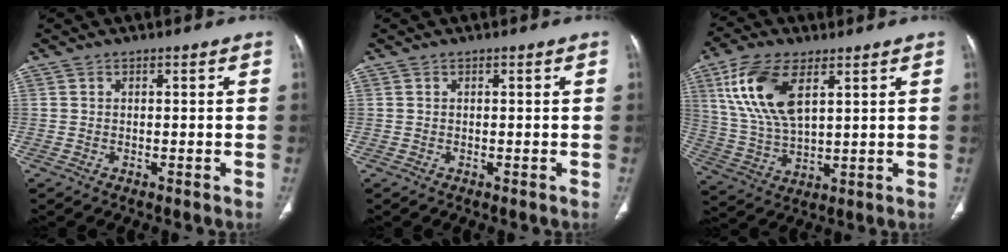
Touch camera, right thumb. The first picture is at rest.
{"total": 0.0}
{"total": 14.0, "force": [5.7, 6.7, 10.9], "torque": [-0.218, -0.014, 0.119]}